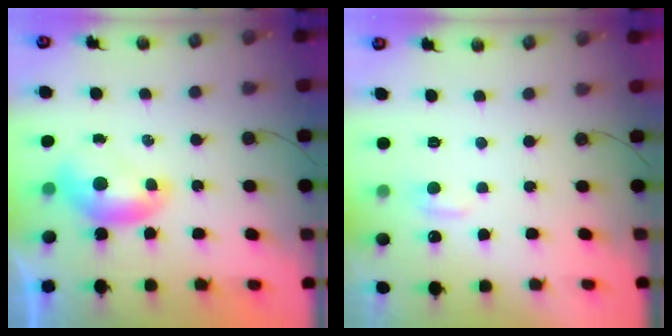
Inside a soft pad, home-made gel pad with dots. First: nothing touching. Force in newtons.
{"total": 1.1, "press": 0.9, "slide": 0.6}